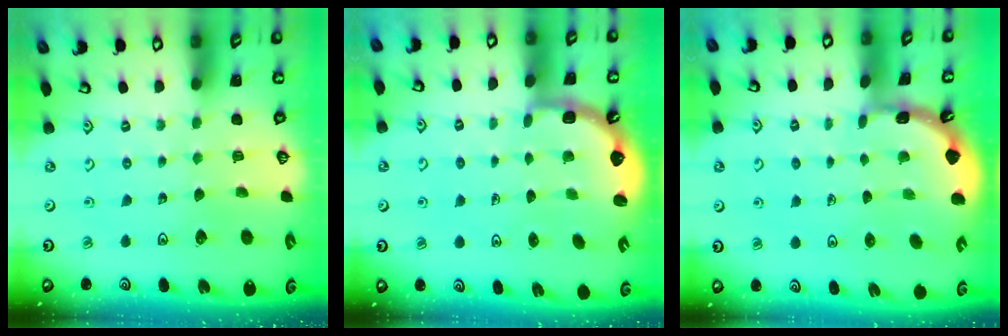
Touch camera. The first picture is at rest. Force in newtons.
{"total": 2.5, "press": 2.1, "slide": 1.3}
{"total": 1.6, "press": 1.6, "slide": 0.1}